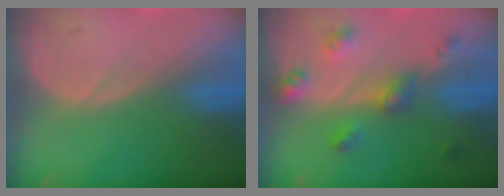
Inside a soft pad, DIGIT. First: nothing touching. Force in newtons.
{"total": 5.0, "press": 4.9, "slide": 0.6}